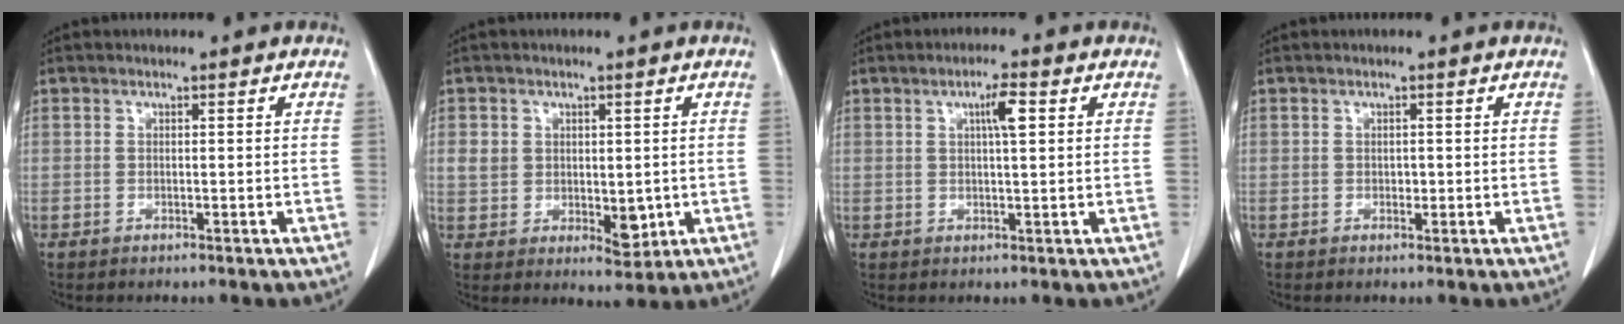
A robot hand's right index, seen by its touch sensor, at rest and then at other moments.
{"total": 6.3, "force": [0.2, 4.7, 4.3], "torque": [-0.052, -0.003, 0.017]}
{"total": 3.7, "force": [1.3, 0.4, 3.5], "torque": [-0.060, 0.003, 0.020]}
{"total": 0.7, "force": [-0.1, 0.6, 0.4], "torque": [-0.005, 0.001, -0.002]}